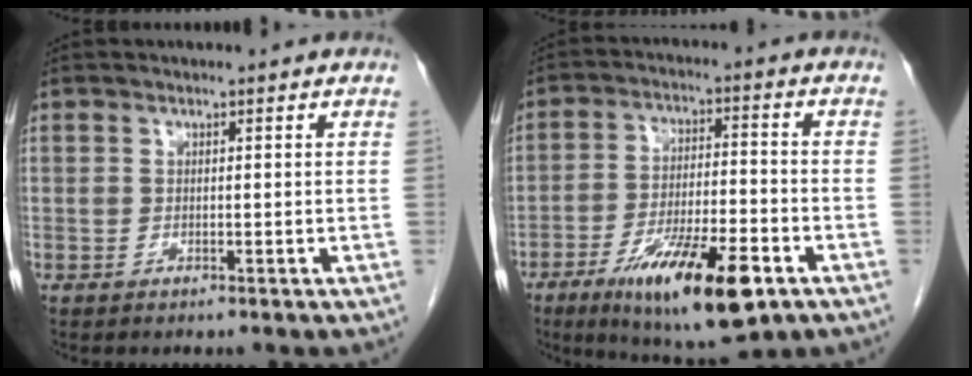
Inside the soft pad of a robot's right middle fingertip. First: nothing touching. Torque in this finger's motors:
{"motor_torque": [1.21, -0.93, 0.32, 0.19]}